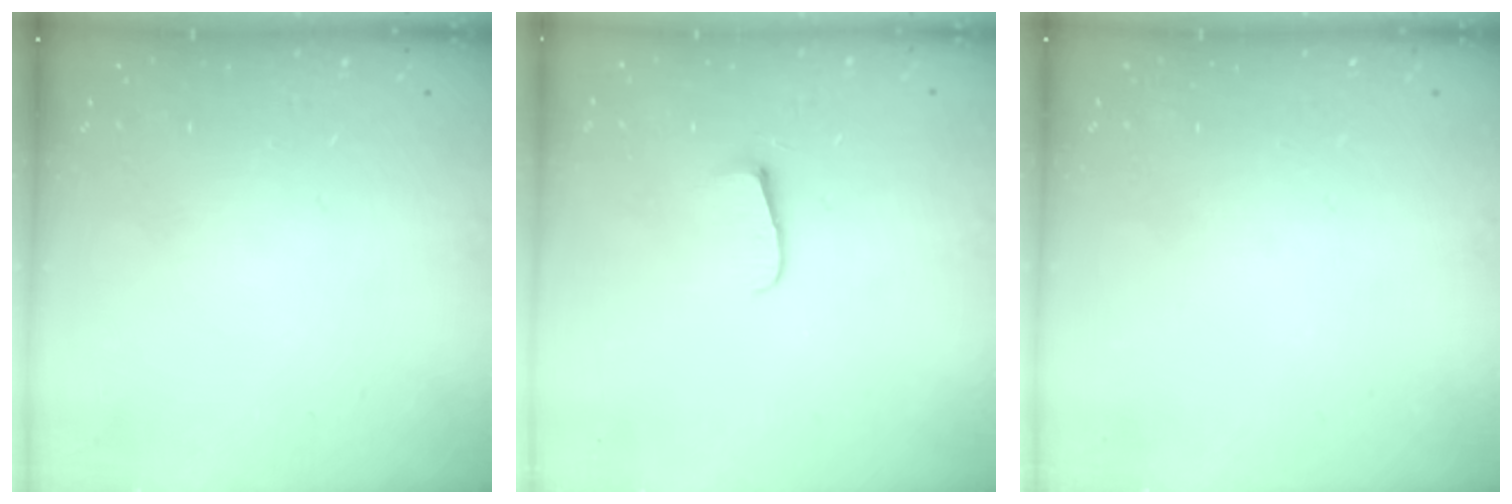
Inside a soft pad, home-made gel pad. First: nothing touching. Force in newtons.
{"total": 5.4, "press": 5.4, "slide": 0.5}
{"total": 0.0}